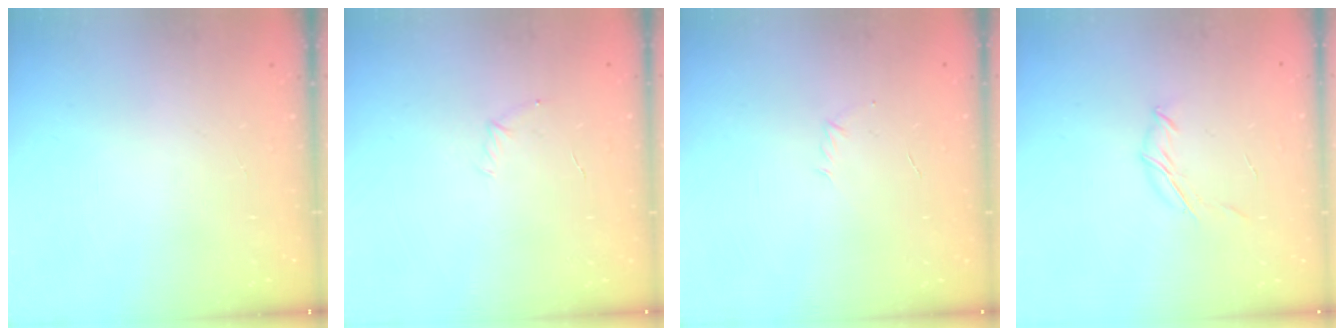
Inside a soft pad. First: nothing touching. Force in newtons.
{"total": 4.2, "press": 4.0, "slide": 1.1}
{"total": 2.9, "press": 2.8, "slide": 0.7}
{"total": 4.7, "press": 4.6, "slide": 0.9}